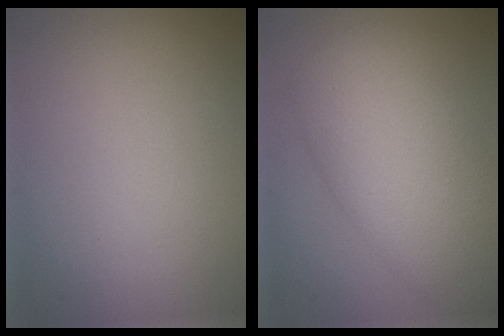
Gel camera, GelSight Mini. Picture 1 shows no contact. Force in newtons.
{"total": 10.9, "press": 10.9, "slide": 0.5}